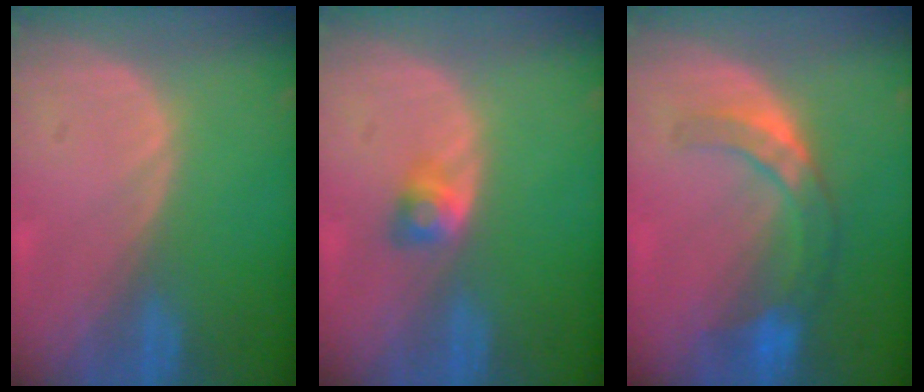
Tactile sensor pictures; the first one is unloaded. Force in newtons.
{"total": 2.7, "press": 2.4, "slide": 1.1}
{"total": 7.3, "press": 6.3, "slide": 3.6}